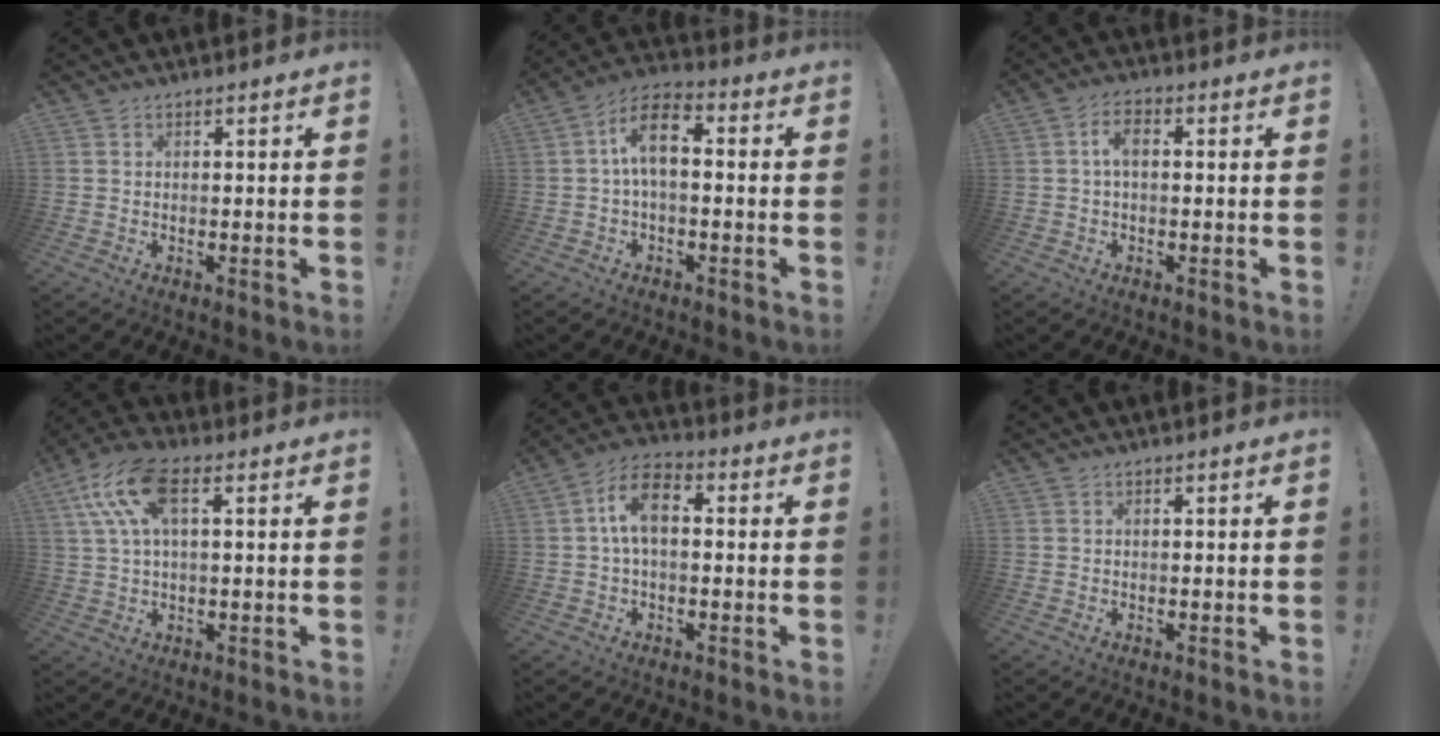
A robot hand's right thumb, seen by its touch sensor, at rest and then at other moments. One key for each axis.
{"total": 9.8, "fx": 0.8, "fy": 5.1, "fz": 8.3, "tx": -0.159, "ty": 0.014, "tz": 0.017}
{"total": 4.5, "fx": 0.3, "fy": 2.3, "fz": 3.8, "tx": -0.073, "ty": 0.007, "tz": 0.002}
{"total": 13.3, "fx": 4.4, "fy": 6.5, "fz": 10.8, "tx": -0.212, "ty": 0.000, "tz": 0.083}
{"total": 9.4, "fx": 1.0, "fy": 5.3, "fz": 7.7, "tx": -0.147, "ty": 0.012, "tz": 0.022}
{"total": 0.0}